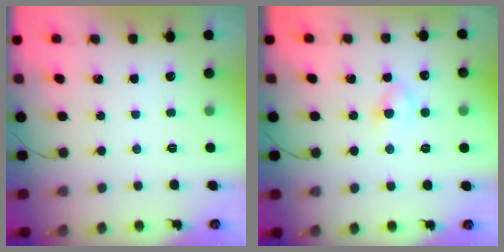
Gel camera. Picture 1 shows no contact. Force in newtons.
{"total": 2.9, "press": 2.7, "slide": 1.2}